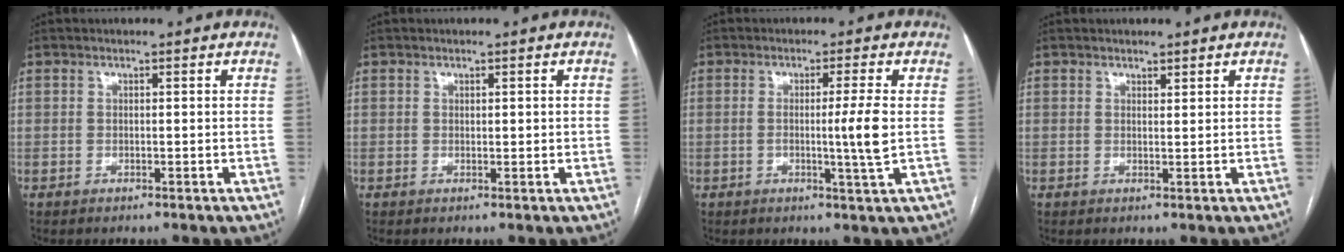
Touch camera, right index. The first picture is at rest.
{"total": 0.7, "force": [0.3, 0.3, 0.6], "torque": [-0.008, -0.001, 0.005]}
{"total": 3.2, "force": [-0.1, -1.0, 3.1], "torque": [-0.050, -0.007, -0.002]}
{"total": 1.0, "force": [0.9, 0.3, 0.4], "torque": [-0.009, 0.000, 0.016]}